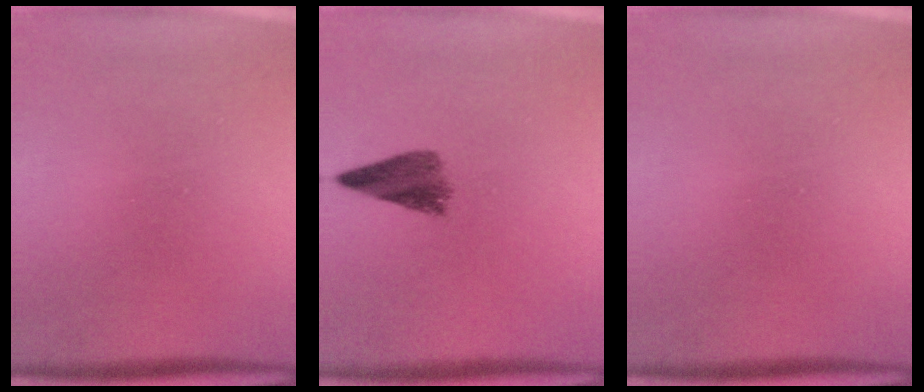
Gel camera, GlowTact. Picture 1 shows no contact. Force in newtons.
{"total": 4.4}
{"total": 0.0}